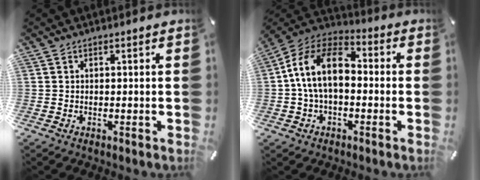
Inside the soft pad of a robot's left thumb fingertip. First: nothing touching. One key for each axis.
{"total": 13.0, "fx": -0.5, "fy": 8.6, "fz": 9.8, "tx": -0.213, "ty": 0.015, "tz": -0.013}